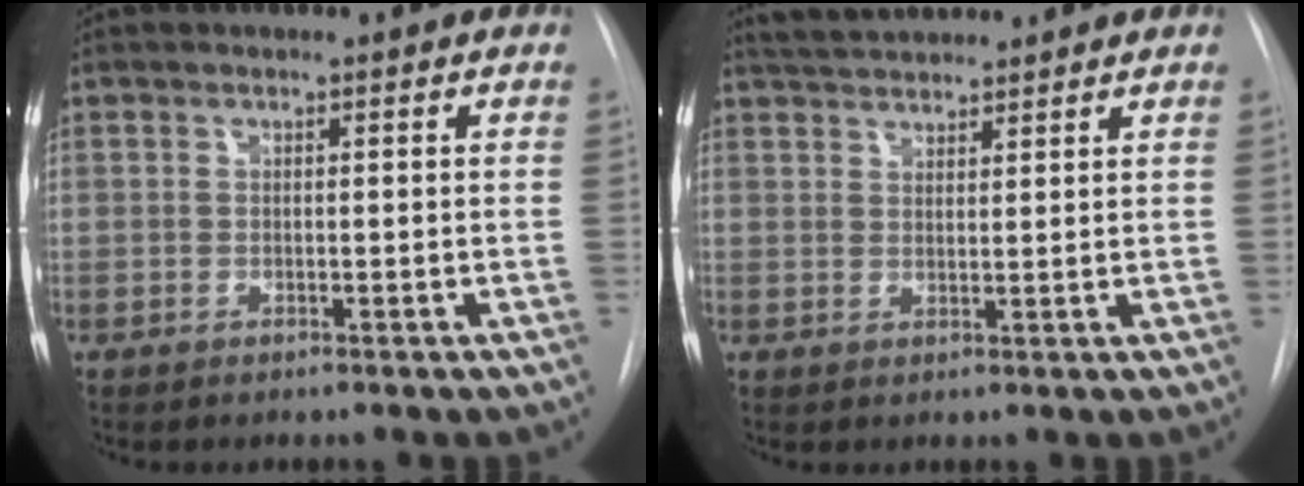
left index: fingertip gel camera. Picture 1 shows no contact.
{"total": 5.9, "force": [5.6, 0.9, 1.6], "torque": [-0.032, 0.032, 0.096]}